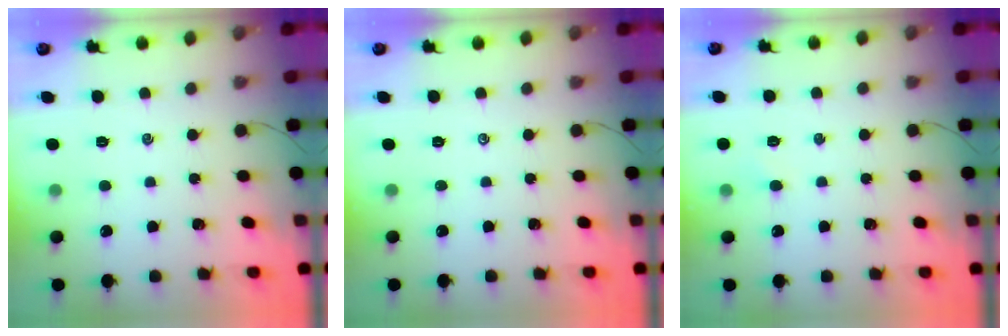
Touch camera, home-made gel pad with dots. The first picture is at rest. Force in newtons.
{"total": 0.0}
{"total": 1.5, "press": 1.4, "slide": 0.6}